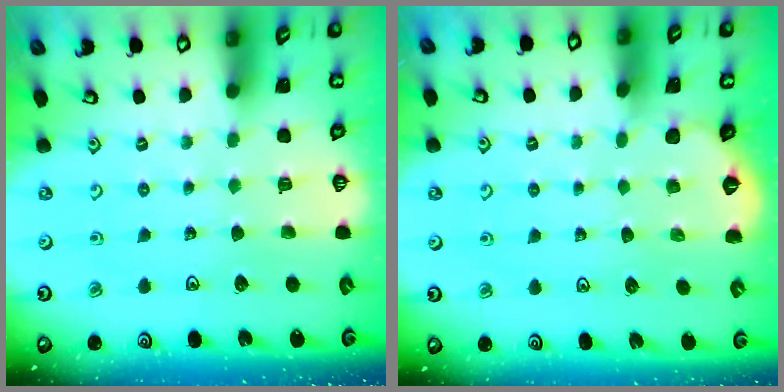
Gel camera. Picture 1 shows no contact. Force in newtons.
{"total": 0.0}